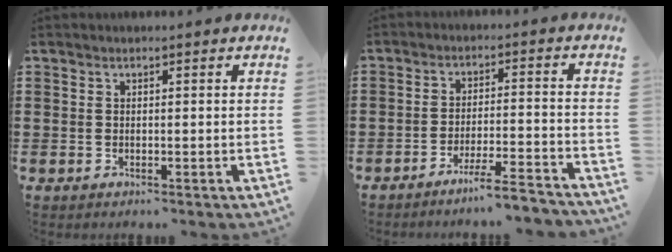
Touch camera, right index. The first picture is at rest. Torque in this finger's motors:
{"motor_torque": [1.19, 0.94, -0.02, -0.01]}